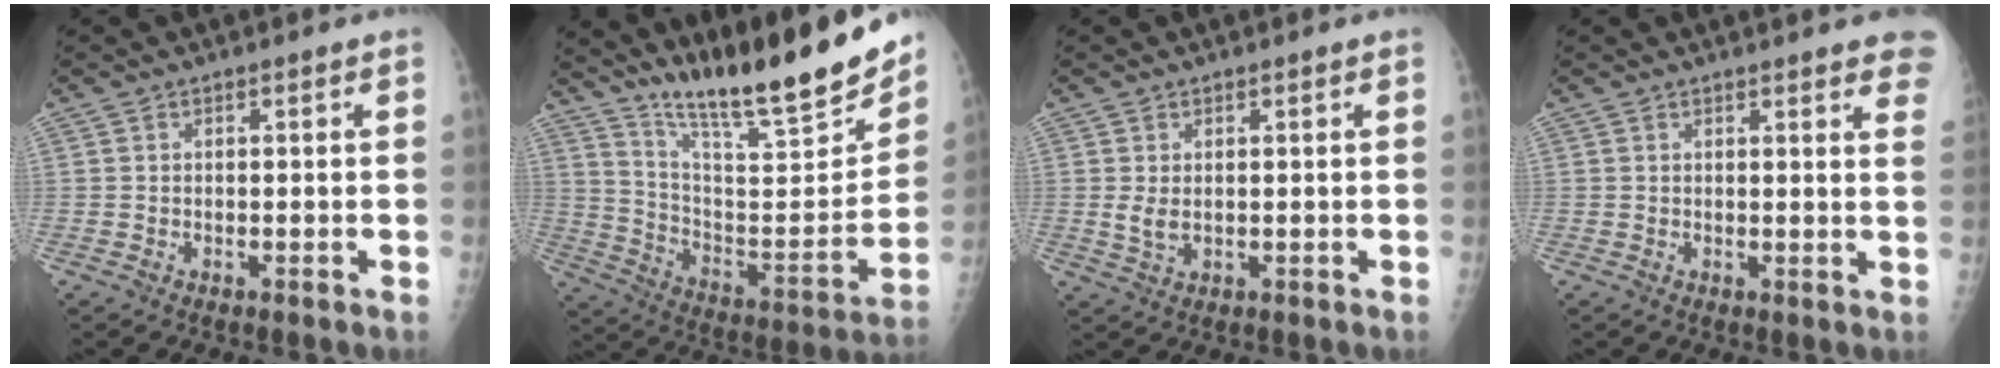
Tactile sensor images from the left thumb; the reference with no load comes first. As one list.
[{"total": 23.6, "force": [19.0, 2.9, 13.6], "torque": [-0.192, -0.111, 0.310]}, {"total": 2.6, "force": [0.4, 1.5, 2.1], "torque": [-0.036, -0.005, 0.015]}, {"total": 9.0, "force": [7.1, 1.7, 5.3], "torque": [-0.038, -0.020, 0.064]}]